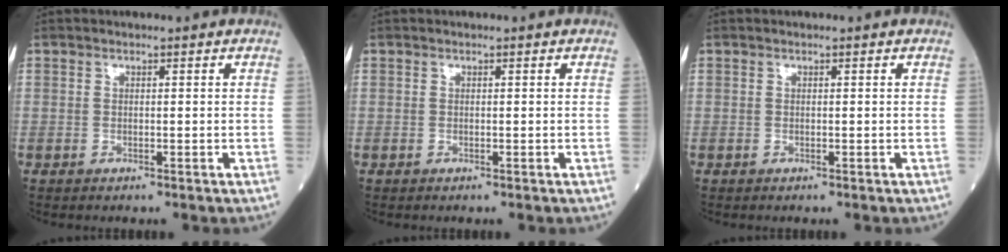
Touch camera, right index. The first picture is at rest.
{"total": 0.0}
{"total": 0.0}